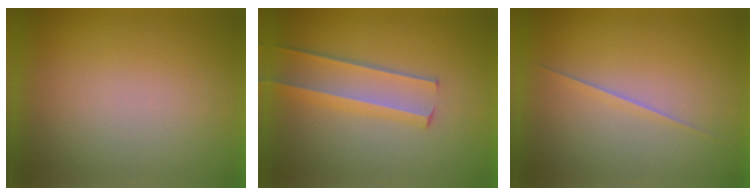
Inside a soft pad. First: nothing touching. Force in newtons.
{"total": 3.1}
{"total": 1.6}